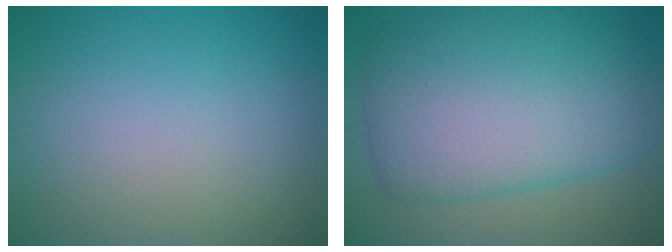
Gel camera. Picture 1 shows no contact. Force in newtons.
{"total": 10.3, "press": 10.3, "slide": 0.3}